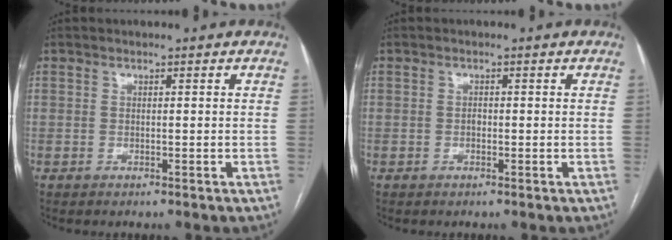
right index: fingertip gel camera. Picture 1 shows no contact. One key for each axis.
{"total": 0.7, "fx": -0.2, "fy": 0.5, "fz": 0.5, "tx": -0.008, "ty": 0.003, "tz": -0.005}